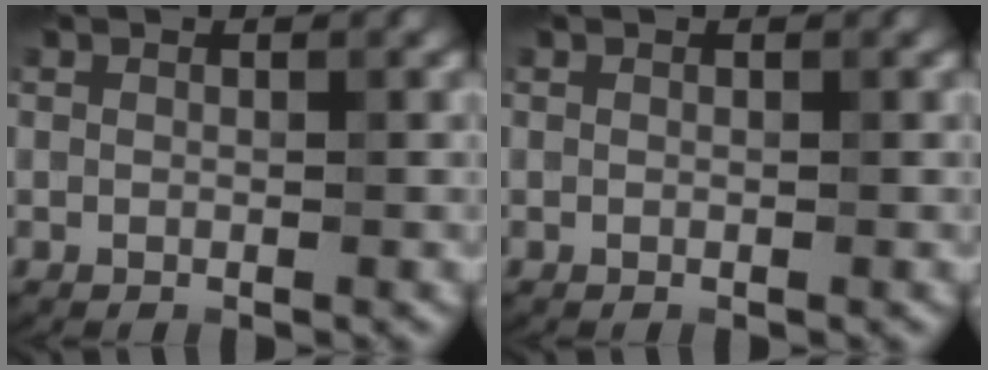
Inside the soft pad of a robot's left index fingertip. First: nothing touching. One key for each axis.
{"total": 0.0}